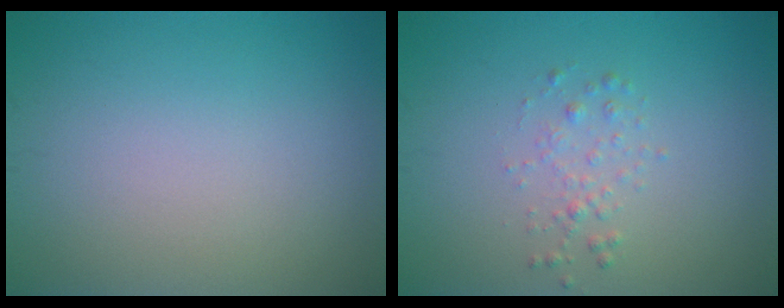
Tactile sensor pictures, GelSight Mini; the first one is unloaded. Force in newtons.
{"total": 1.2, "press": 1.2, "slide": 0.0}